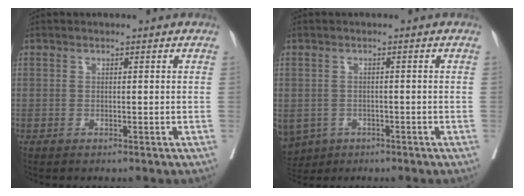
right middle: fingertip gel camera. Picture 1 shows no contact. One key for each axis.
{"total": 9.0, "fx": -4.4, "fy": 7.1, "fz": 3.2, "tx": -0.099, "ty": -0.006, "tz": -0.060}